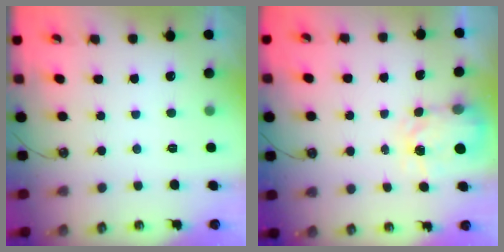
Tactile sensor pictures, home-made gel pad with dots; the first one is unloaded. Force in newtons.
{"total": 3.9, "press": 3.9, "slide": 0.6}